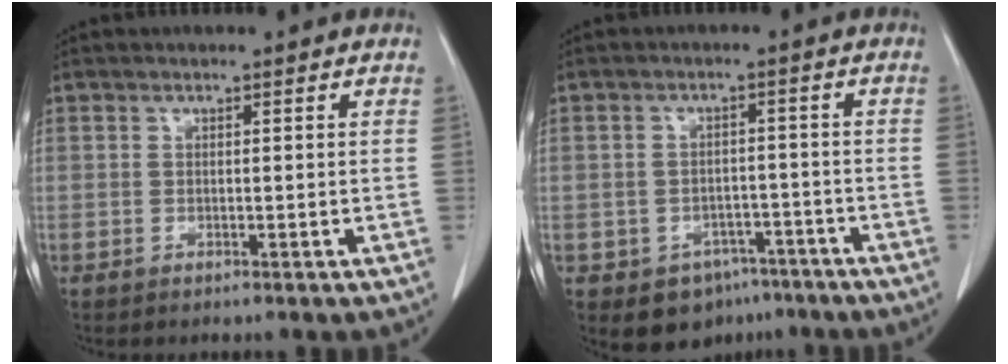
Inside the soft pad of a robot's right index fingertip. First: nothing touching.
{"total": 6.7, "force": [-4.1, 4.9, 1.8], "torque": [-0.016, 0.011, -0.049]}